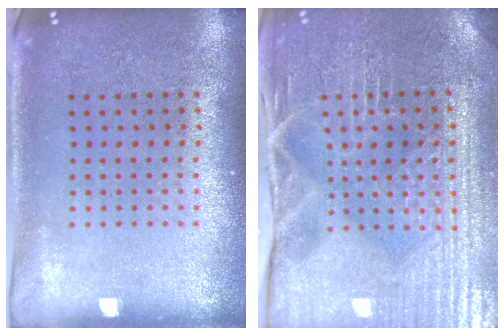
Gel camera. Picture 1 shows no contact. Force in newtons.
{"total": 4.2, "press": 4.1, "slide": 0.9}